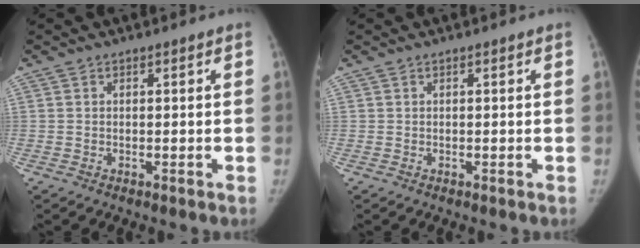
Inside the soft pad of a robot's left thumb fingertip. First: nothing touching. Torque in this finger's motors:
{"motor_torque": [0.03, 0.03, 0.37, -0.30, 0.00]}